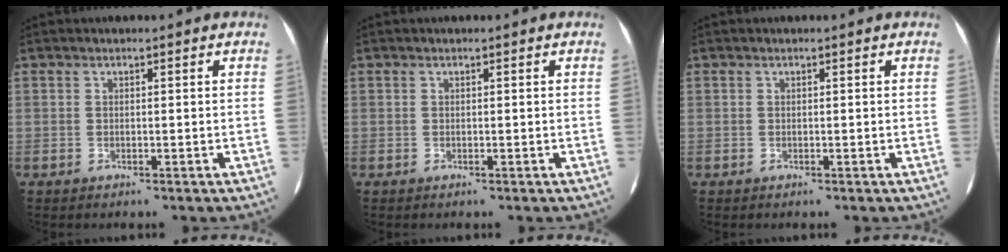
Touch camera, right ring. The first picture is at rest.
{"total": 0.0}
{"total": 0.0}